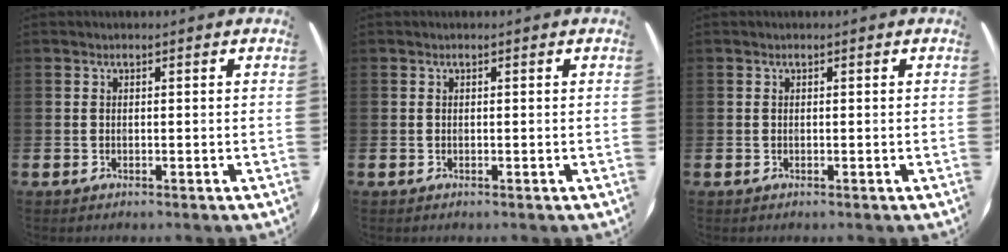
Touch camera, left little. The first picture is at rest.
{"total": 0.0}
{"total": 0.0}